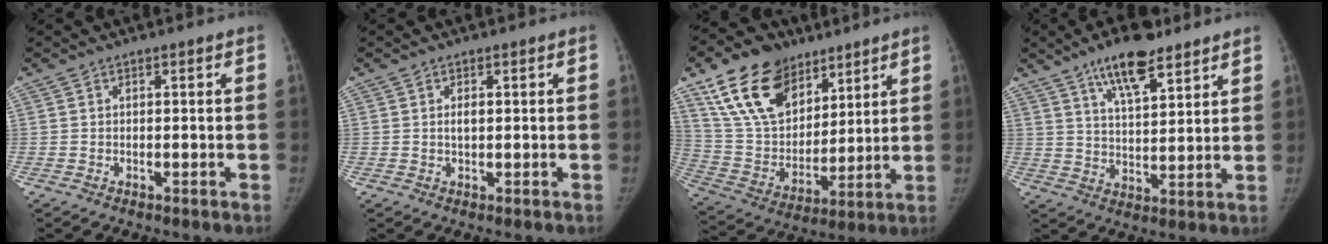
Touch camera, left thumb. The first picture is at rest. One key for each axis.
{"total": 1.6, "fx": 0.2, "fy": 0.8, "fz": 1.4, "tx": -0.023, "ty": 0.000, "tz": 0.003}
{"total": 20.6, "fx": 12.0, "fy": 13.0, "fz": 10.4, "tx": -0.158, "ty": -0.034, "tz": 0.230}
{"total": 11.6, "fx": 7.7, "fy": 4.1, "fz": 7.7, "tx": -0.106, "ty": -0.039, "tz": 0.129}